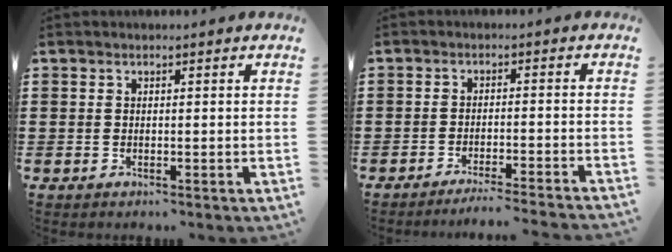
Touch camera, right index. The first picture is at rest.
{"total": 3.0, "force": [-2.8, -0.7, 0.8], "torque": [-0.015, -0.004, -0.058]}